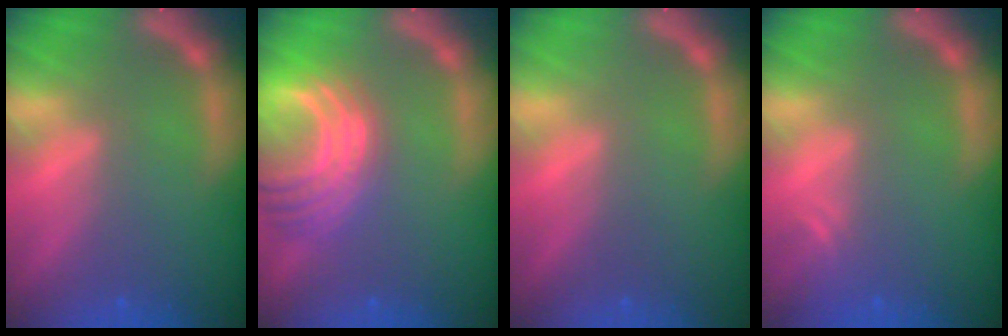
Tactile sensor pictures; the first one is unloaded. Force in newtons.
{"total": 9.5}
{"total": 0.0}
{"total": 1.5}